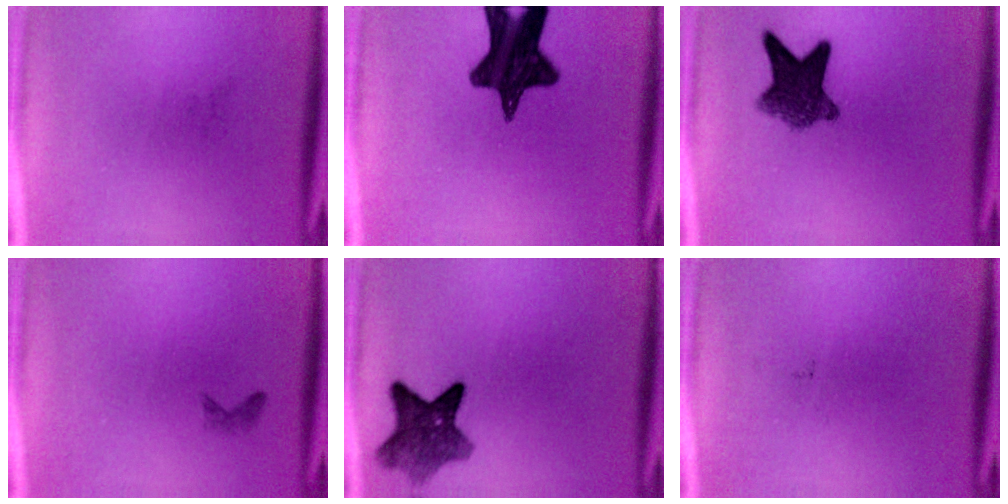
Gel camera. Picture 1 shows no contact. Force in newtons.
{"total": 14.3}
{"total": 8.1}
{"total": 0.7}
{"total": 7.3}
{"total": 0.0}